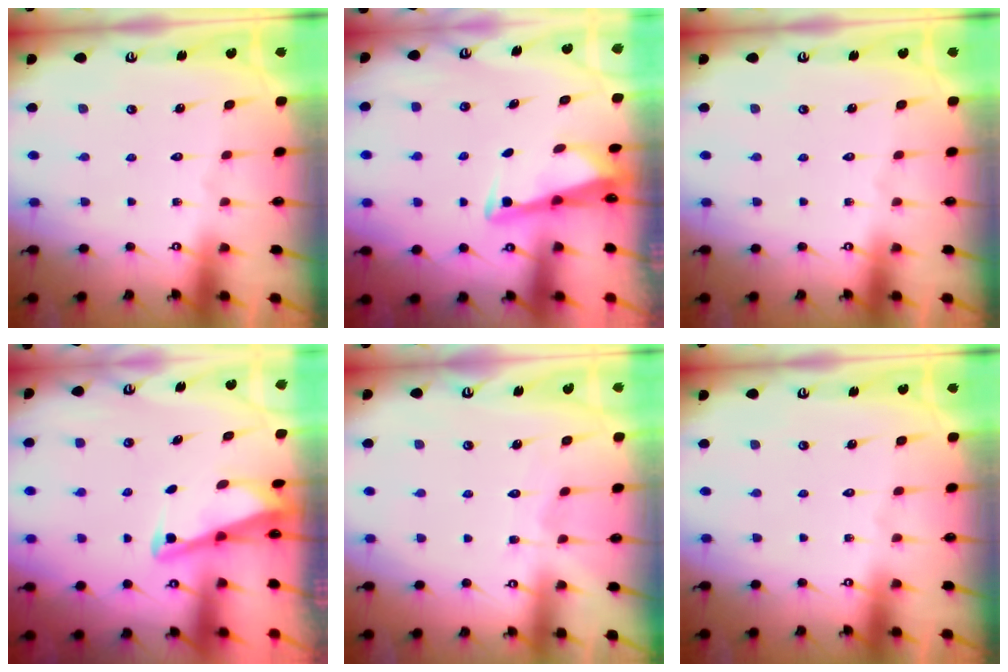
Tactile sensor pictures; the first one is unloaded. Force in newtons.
{"total": 2.9, "press": 2.9, "slide": 0.4}
{"total": 0.0}
{"total": 2.7, "press": 2.7, "slide": 0.3}
{"total": 3.6, "press": 3.6, "slide": 0.4}
{"total": 0.0}